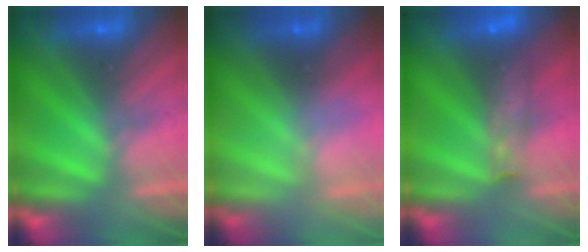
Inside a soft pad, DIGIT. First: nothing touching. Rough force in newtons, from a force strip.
{"total": 2.4}
{"total": 8.5}